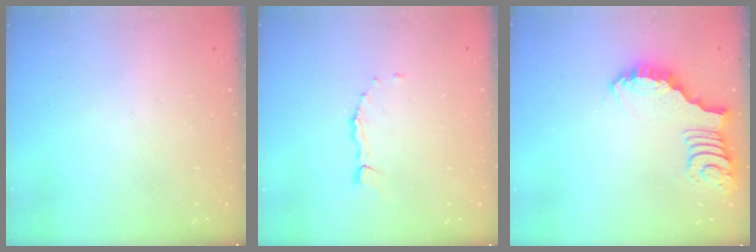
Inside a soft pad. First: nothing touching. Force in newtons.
{"total": 1.9, "press": 1.9, "slide": 0.2}
{"total": 2.7, "press": 2.7, "slide": 0.1}